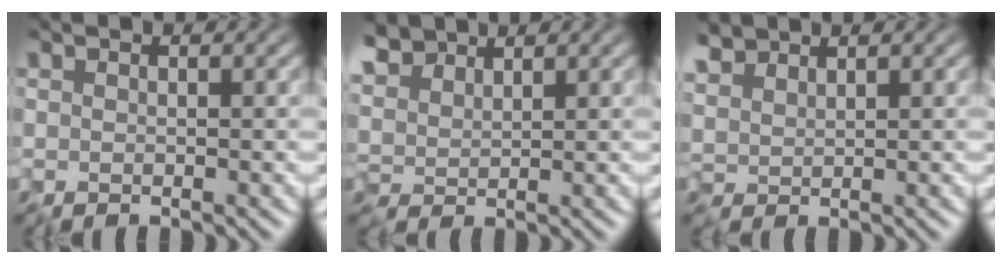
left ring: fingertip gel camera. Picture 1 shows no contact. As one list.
[{"total": 4.5, "force": [3.3, 2.1, 2.3], "torque": [-0.072, 0.006, 0.060]}, {"total": 2.8, "force": [2.2, 1.3, 1.3], "torque": [-0.047, 0.000, 0.048]}]